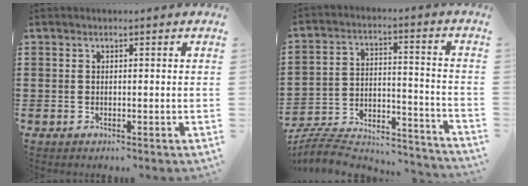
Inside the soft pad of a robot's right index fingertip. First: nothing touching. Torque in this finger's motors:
{"motor_torque": [-2.14, 0.00, -1.05, -0.21]}